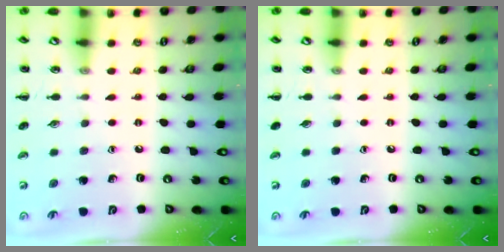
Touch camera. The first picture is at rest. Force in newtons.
{"total": 0.0}